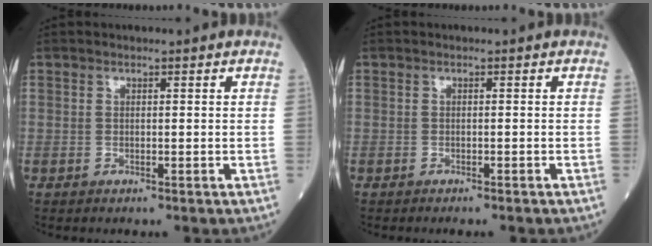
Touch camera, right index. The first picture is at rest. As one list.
[{"total": 1.6, "force": [-1.4, 0.1, 0.7], "torque": [-0.012, -0.003, -0.017]}]